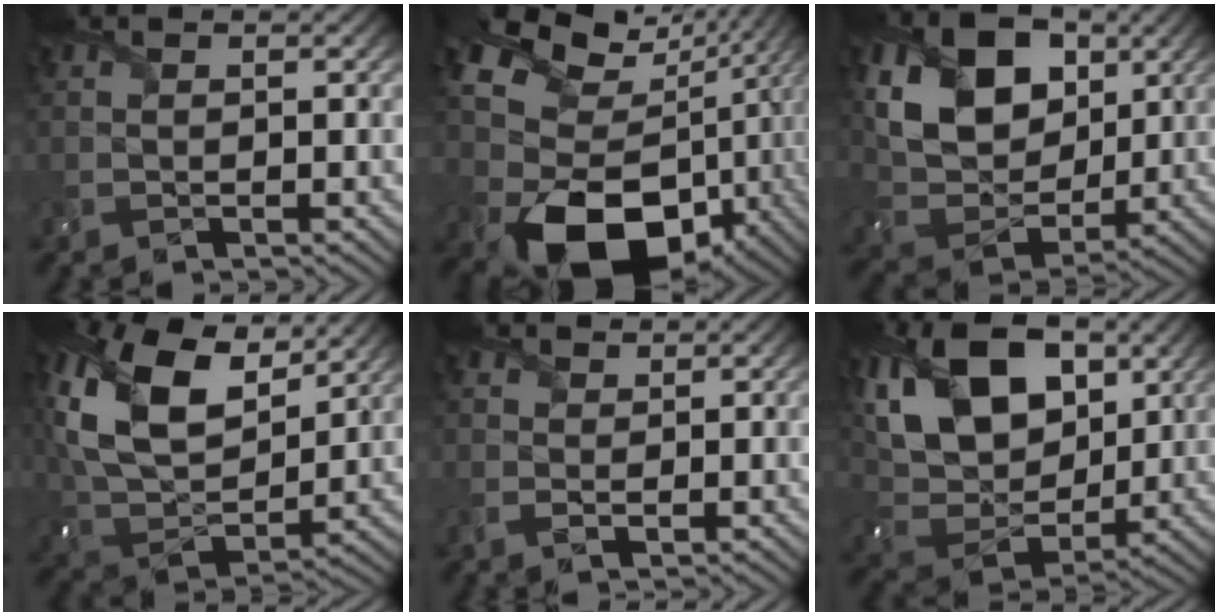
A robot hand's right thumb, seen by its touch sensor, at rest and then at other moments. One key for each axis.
{"total": 18.1, "fx": -1.4, "fy": 13.7, "fz": 11.8, "tx": -0.231, "ty": -0.049, "tz": 0.012}
{"total": 12.8, "fx": 4.4, "fy": 8.9, "fz": 8.0, "tx": -0.183, "ty": -0.003, "tz": 0.079}
{"total": 17.8, "fx": 8.2, "fy": 10.5, "fz": 11.8, "tx": -0.282, "ty": 0.029, "tz": 0.154}
{"total": 2.1, "fx": 0.6, "fy": 1.7, "fz": 1.1, "tx": -0.029, "ty": -0.001, "tz": 0.010}
{"total": 15.5, "fx": 5.9, "fy": 9.9, "fz": 10.3, "tx": -0.236, "ty": 0.020, "tz": 0.108}